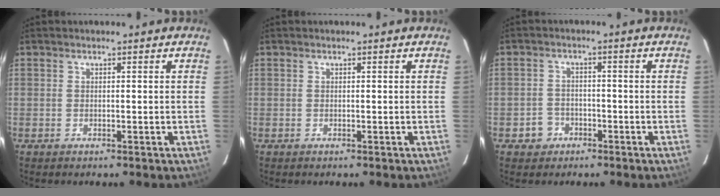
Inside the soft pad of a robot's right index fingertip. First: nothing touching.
{"total": 0.0}
{"total": 3.3, "force": [-1.6, 2.8, 0.5], "torque": [-0.006, 0.011, -0.027]}